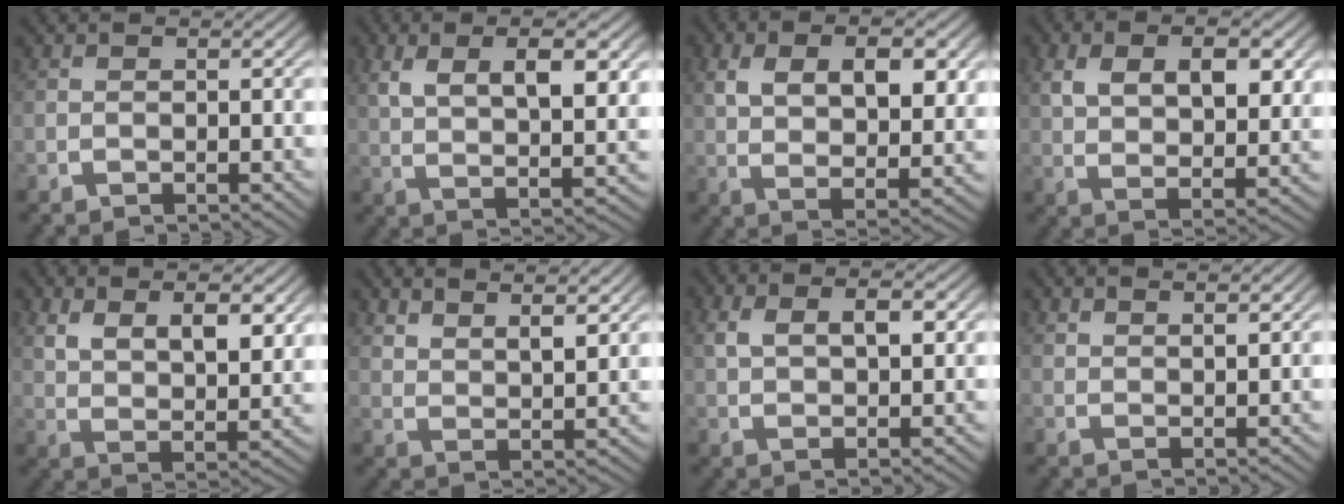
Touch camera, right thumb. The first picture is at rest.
{"total": 7.3, "force": [2.2, 2.9, 6.3], "torque": [-0.113, -0.001, 0.048]}
{"total": 7.3, "force": [1.2, 3.9, 6.1], "torque": [-0.113, -0.015, 0.035]}
{"total": 6.2, "force": [1.6, 3.2, 5.1], "torque": [-0.090, -0.009, 0.041]}
{"total": 6.6, "force": [2.9, 3.2, 5.0], "torque": [-0.088, -0.015, 0.063]}
{"total": 4.3, "force": [3.9, 0.7, 1.6], "torque": [-0.026, -0.003, 0.076]}
{"total": 3.6, "force": [1.5, 1.5, 2.9], "torque": [-0.051, 0.005, 0.033]}
{"total": 2.5, "force": [2.4, 0.2, 0.7], "torque": [-0.010, 0.000, 0.048]}